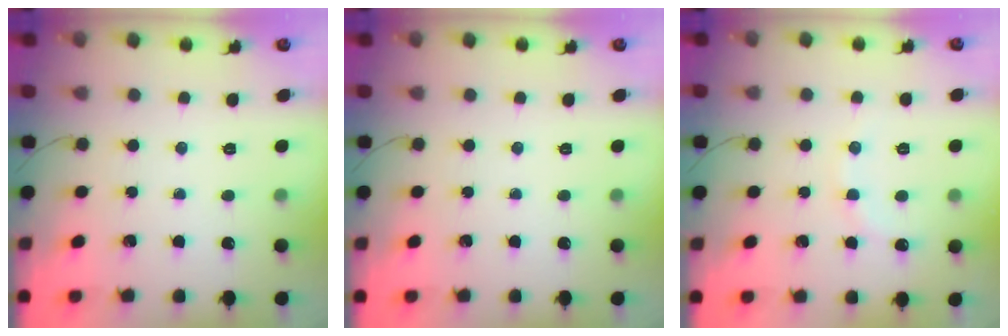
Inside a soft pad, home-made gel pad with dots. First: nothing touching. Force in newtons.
{"total": 0.0}
{"total": 6.2, "press": 6.1, "slide": 1.0}